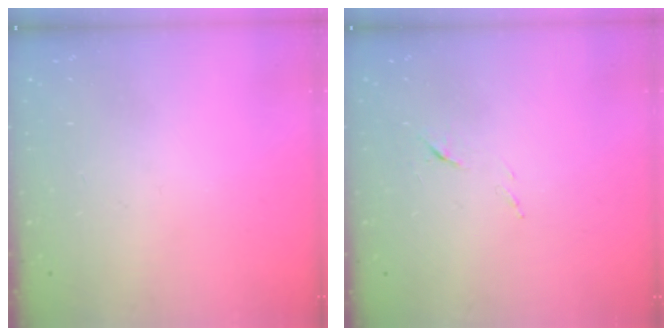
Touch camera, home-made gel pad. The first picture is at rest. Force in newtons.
{"total": 6.1, "press": 6.0, "slide": 0.7}